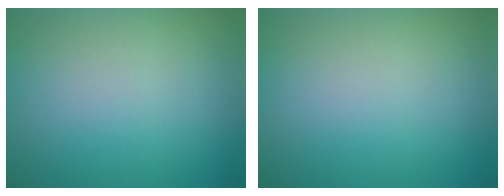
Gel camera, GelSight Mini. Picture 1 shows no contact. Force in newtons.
{"total": 0.0}